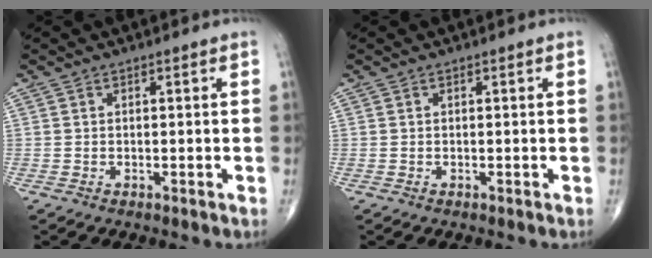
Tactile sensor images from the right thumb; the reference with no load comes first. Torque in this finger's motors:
{"motor_torque": [0.00, 0.00, 0.00, 0.00, 0.00]}